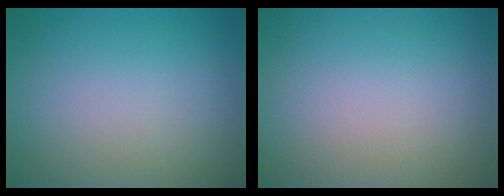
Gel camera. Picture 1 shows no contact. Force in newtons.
{"total": 0.0}